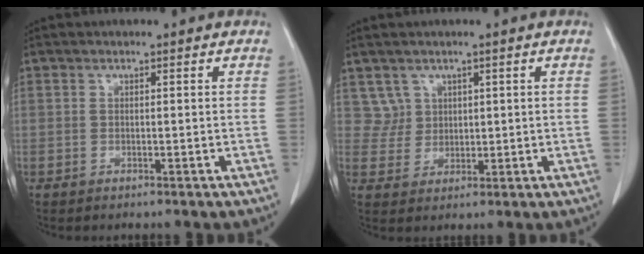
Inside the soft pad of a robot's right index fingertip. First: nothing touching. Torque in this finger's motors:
{"motor_torque": [-0.21, 0.31, -0.15, -0.04]}